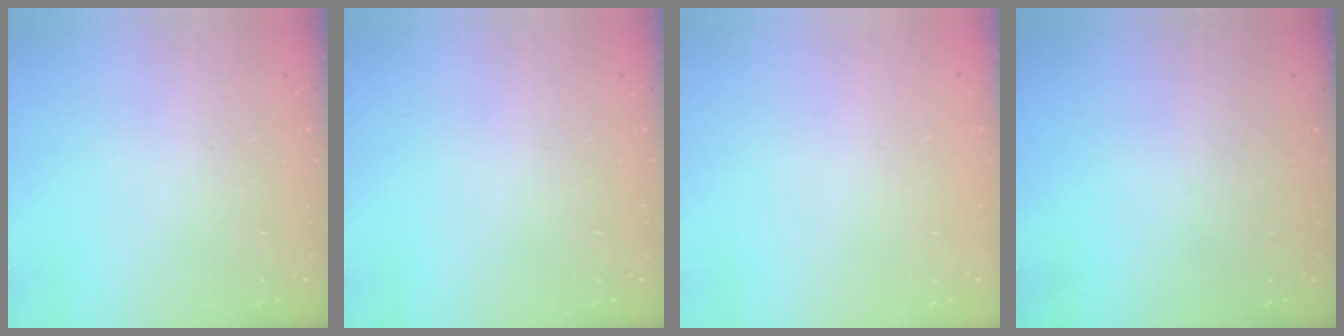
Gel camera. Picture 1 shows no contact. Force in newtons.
{"total": 0.0}
{"total": 0.0}
{"total": 0.0}